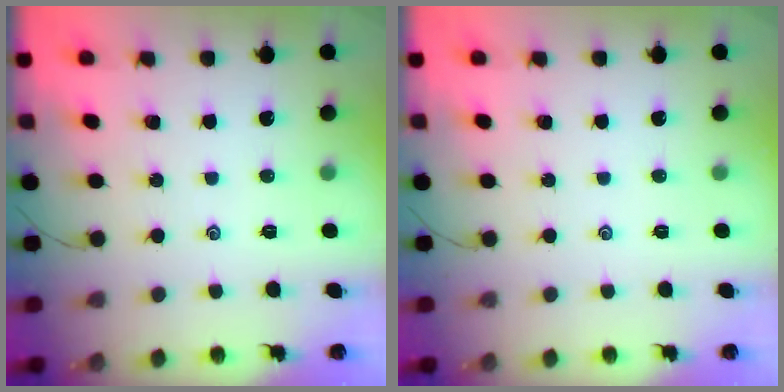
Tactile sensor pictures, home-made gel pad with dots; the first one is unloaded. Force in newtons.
{"total": 0.0}